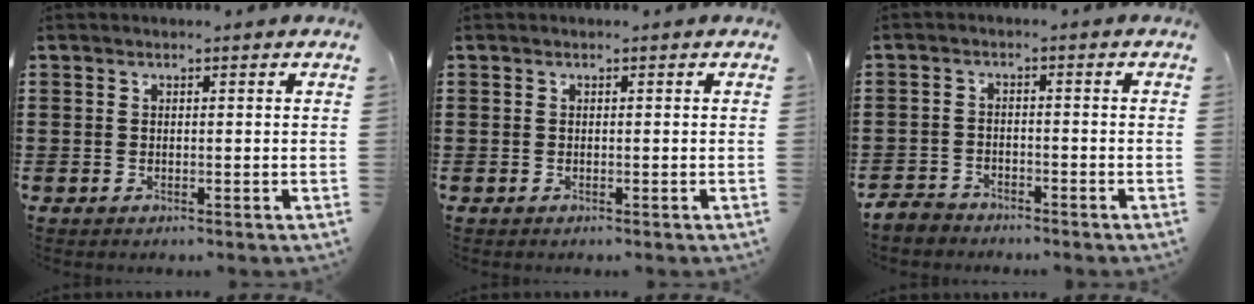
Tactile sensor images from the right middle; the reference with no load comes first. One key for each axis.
{"total": 0.0}
{"total": 2.7, "fx": -2.6, "fy": 0.7, "fz": 0.1, "tx": -0.015, "ty": -0.002, "tz": -0.058}